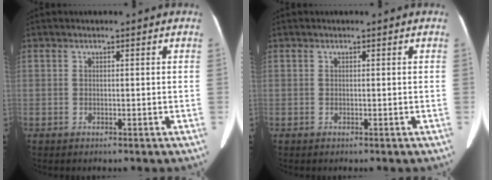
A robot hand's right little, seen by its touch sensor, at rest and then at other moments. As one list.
[{"total": 0.0}]